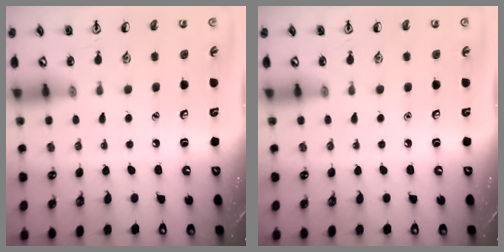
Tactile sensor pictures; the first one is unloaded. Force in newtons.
{"total": 0.0}